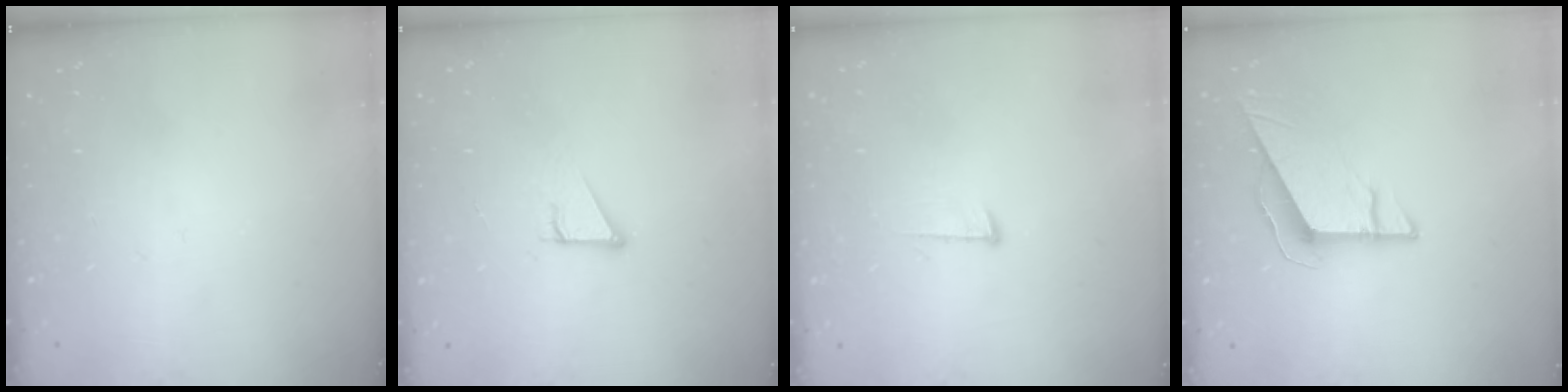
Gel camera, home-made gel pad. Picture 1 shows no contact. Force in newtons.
{"total": 2.9, "press": 2.9, "slide": 0.2}
{"total": 6.1, "press": 6.1, "slide": 0.6}
{"total": 9.2, "press": 9.2, "slide": 0.4}